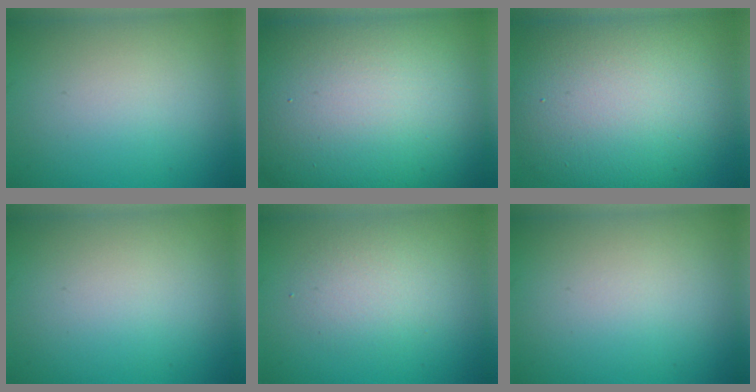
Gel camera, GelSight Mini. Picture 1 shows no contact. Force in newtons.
{"total": 23.4, "press": 23.3, "slide": 1.4}
{"total": 13.4, "press": 13.4, "slide": 1.0}
{"total": 0.0}
{"total": 2.4, "press": 2.4, "slide": 0.3}
{"total": 0.0}